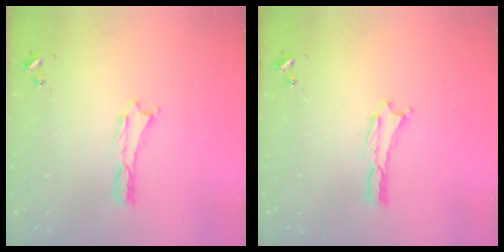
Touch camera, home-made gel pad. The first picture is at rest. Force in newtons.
{"total": 0.0}